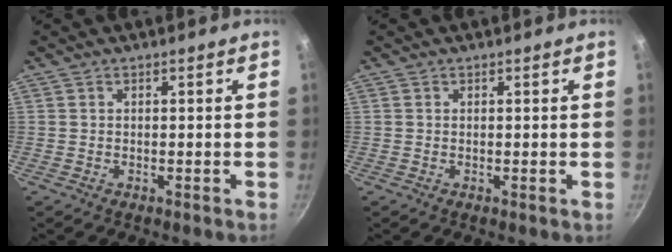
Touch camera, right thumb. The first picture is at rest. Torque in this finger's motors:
{"motor_torque": [0.99, 0.83, -0.31, 0.28, 0.02]}